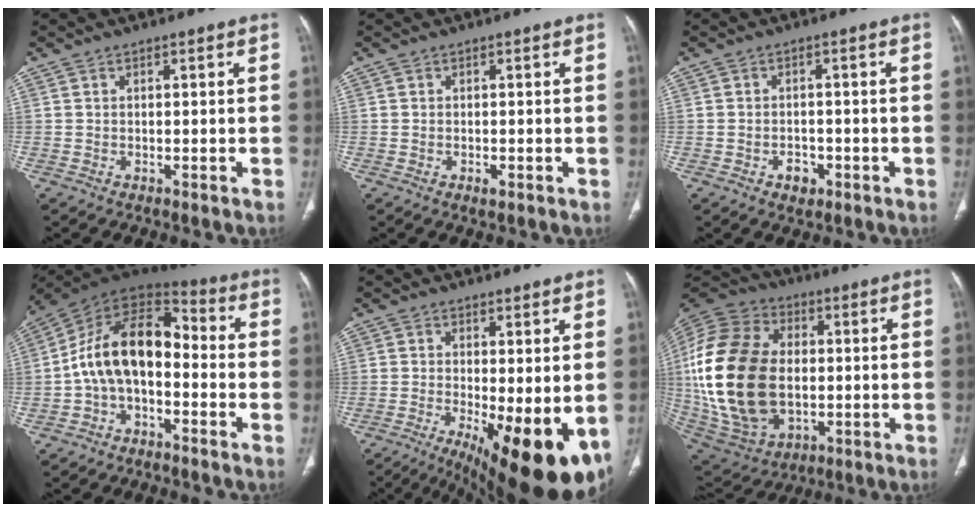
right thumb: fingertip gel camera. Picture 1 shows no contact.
{"total": 1.0, "force": [-0.4, 0.5, 0.7], "torque": [-0.013, -0.002, -0.004]}
{"total": 3.0, "force": [-1.3, 2.2, 1.5], "torque": [-0.010, 0.007, -0.015]}
{"total": 14.6, "force": [-2.3, 8.8, 11.4], "torque": [-0.183, 0.064, -0.052]}
{"total": 16.6, "force": [-4.8, 5.5, 14.9], "torque": [-0.181, -0.027, -0.051]}
{"total": 29.3, "force": [-0.2, 19.4, 22.0], "torque": [-0.462, -0.003, 0.015]}